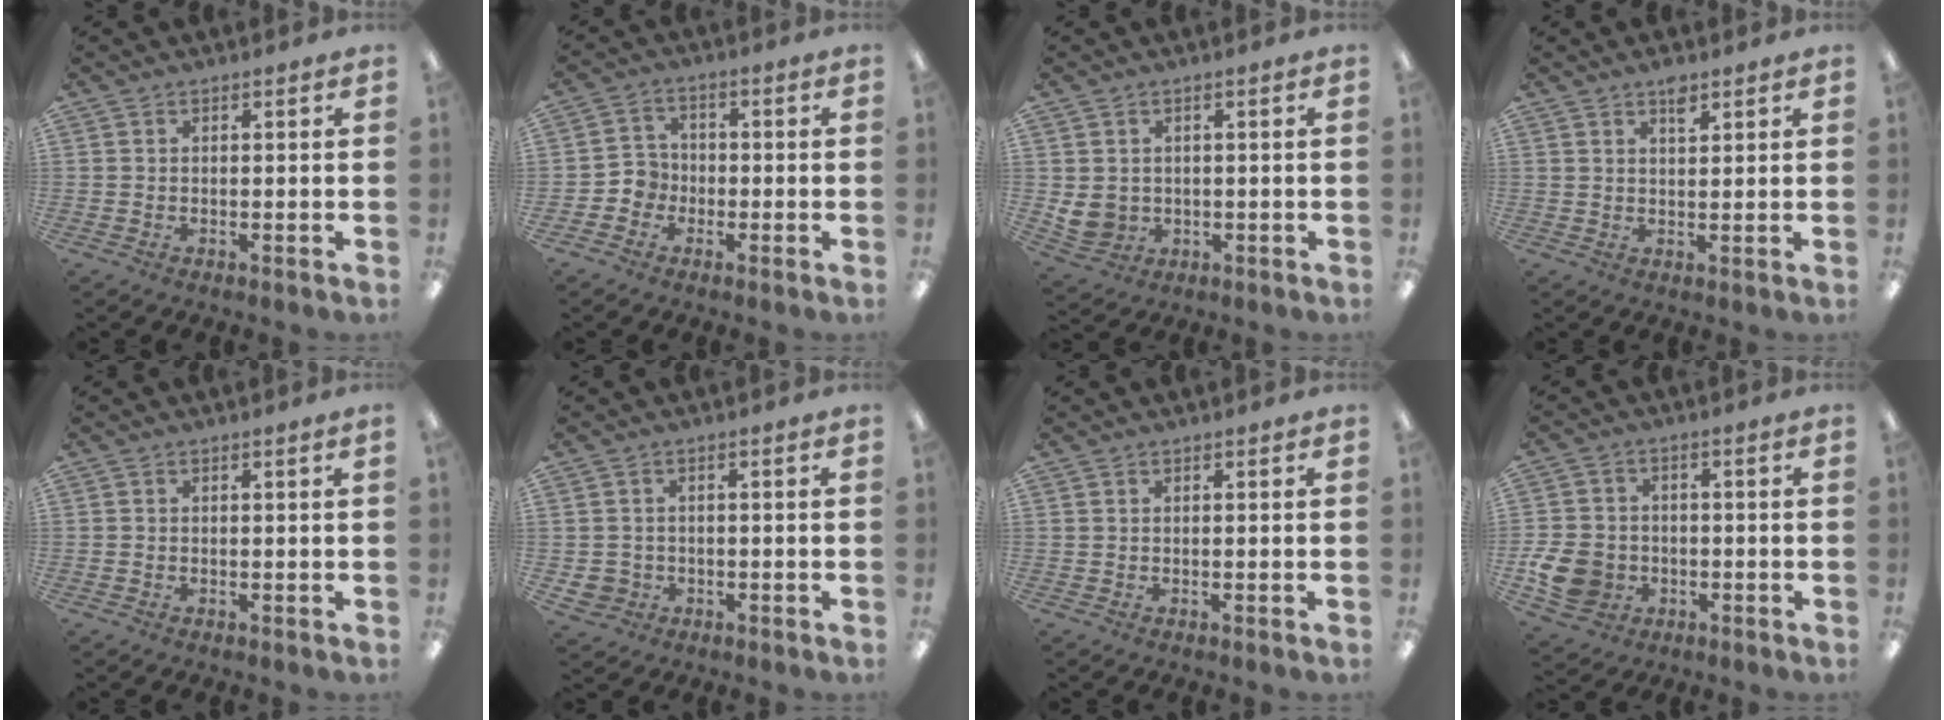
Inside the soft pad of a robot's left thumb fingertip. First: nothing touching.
{"total": 4.5, "force": [-2.2, 3.8, 0.9], "torque": [-0.018, 0.017, -0.040]}
{"total": 4.6, "force": [0.1, 4.3, 1.6], "torque": [-0.041, -0.001, 0.005]}
{"total": 3.1, "force": [2.2, 1.2, 1.8], "torque": [-0.016, -0.010, 0.034]}
{"total": 0.0}
{"total": 3.6, "force": [-1.3, 3.3, 0.8], "torque": [-0.020, 0.003, -0.023]}
{"total": 0.0}
{"total": 9.3, "force": [-2.9, 7.6, 4.6], "torque": [-0.105, 0.016, -0.051]}